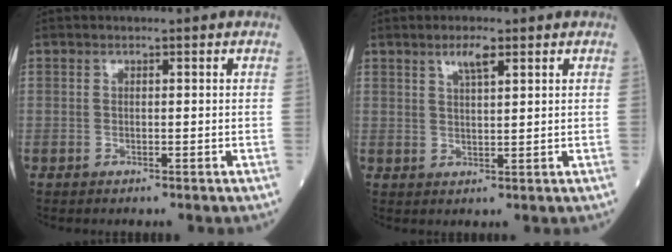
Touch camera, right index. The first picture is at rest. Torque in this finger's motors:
{"motor_torque": [0.11, 0.16, 0.04, 0.01]}